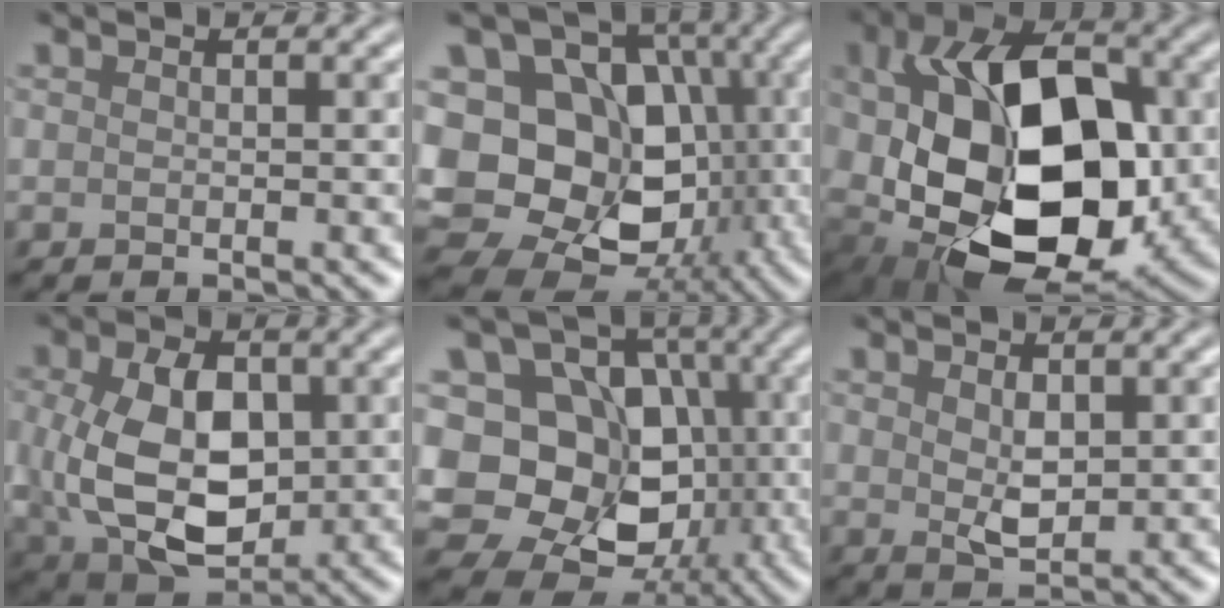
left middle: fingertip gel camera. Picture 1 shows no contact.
{"total": 16.7, "force": [-1.8, 13.8, 9.2], "torque": [-0.147, -0.019, -0.029]}
{"total": 17.0, "force": [0.2, 11.1, 12.9], "torque": [-0.244, -0.017, 0.017]}
{"total": 10.8, "force": [0.1, 7.2, 8.0], "torque": [-0.173, -0.011, 0.016]}
{"total": 13.0, "force": [-1.0, 10.5, 7.5], "torque": [-0.124, 0.005, -0.021]}
{"total": 2.5, "force": [0.5, 1.4, 2.0], "torque": [-0.040, -0.001, 0.014]}